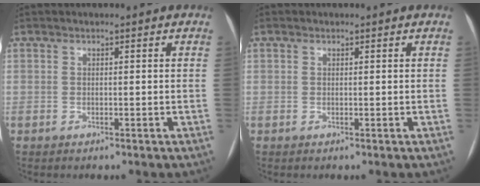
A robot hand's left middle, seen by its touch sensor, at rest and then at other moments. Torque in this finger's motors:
{"motor_torque": [0.36, -0.36, 0.17, 0.02]}